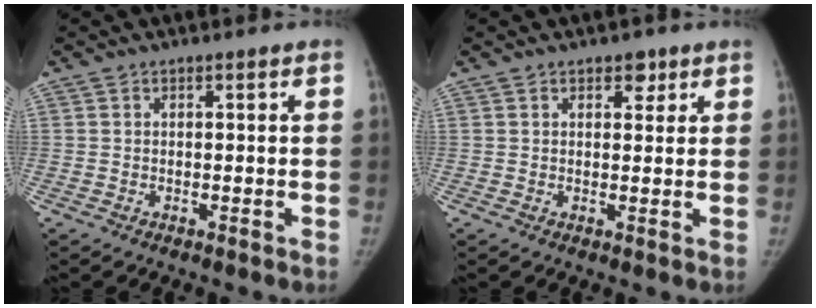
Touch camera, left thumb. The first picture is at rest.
{"total": 2.2, "force": [1.3, 1.5, 1.0], "torque": [0.003, -0.006, 0.016]}